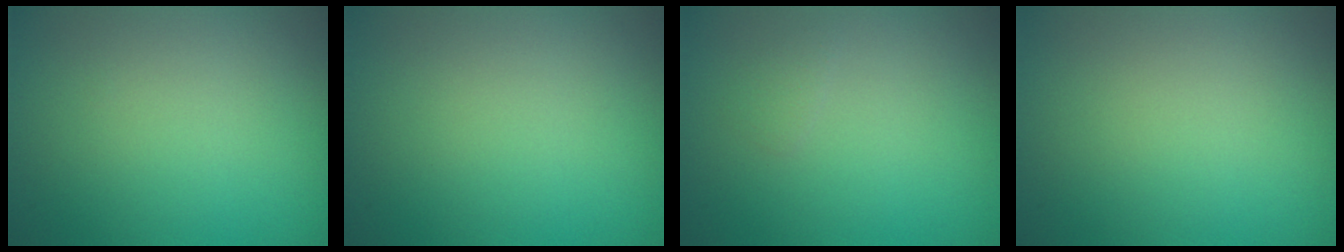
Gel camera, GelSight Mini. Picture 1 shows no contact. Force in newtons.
{"total": 0.0}
{"total": 0.6, "press": 0.6, "slide": 0.0}
{"total": 0.0}